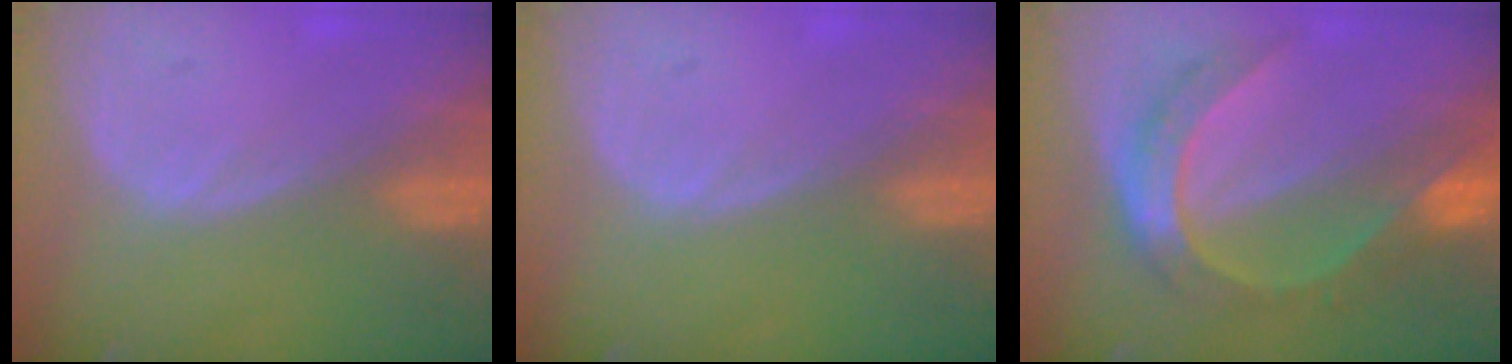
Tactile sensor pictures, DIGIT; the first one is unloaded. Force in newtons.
{"total": 0.0}
{"total": 8.4, "press": 8.3, "slide": 0.9}